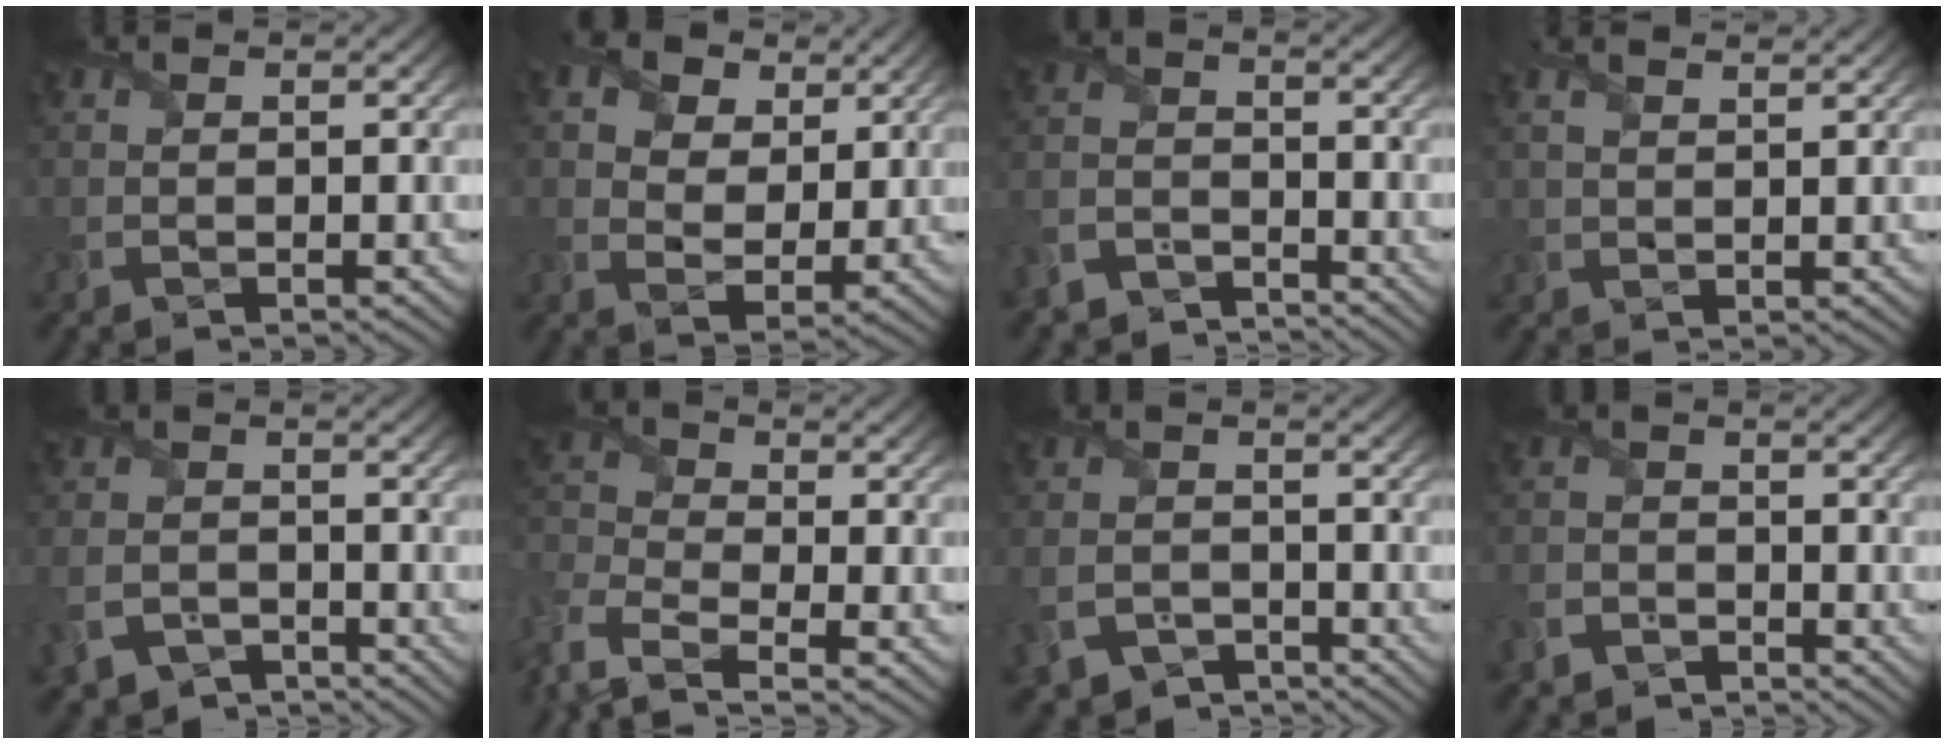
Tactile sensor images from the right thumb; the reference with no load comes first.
{"total": 9.9, "force": [5.4, 6.3, 5.3], "torque": [-0.143, 0.007, 0.092]}
{"total": 5.3, "force": [-4.8, 1.9, 1.2], "torque": [-0.027, -0.007, -0.104]}
{"total": 3.3, "force": [2.5, 0.8, 2.0], "torque": [-0.053, 0.006, 0.050]}
{"total": 6.1, "force": [-4.2, 3.6, 2.4], "torque": [-0.062, -0.020, -0.079]}
{"total": 8.0, "force": [-5.6, 3.2, 4.7], "torque": [-0.122, -0.027, -0.121]}
{"total": 6.7, "force": [-4.5, 4.2, 2.6], "torque": [-0.065, -0.027, -0.081]}
{"total": 3.6, "force": [-3.2, 1.4, 0.7], "torque": [-0.022, -0.006, -0.071]}